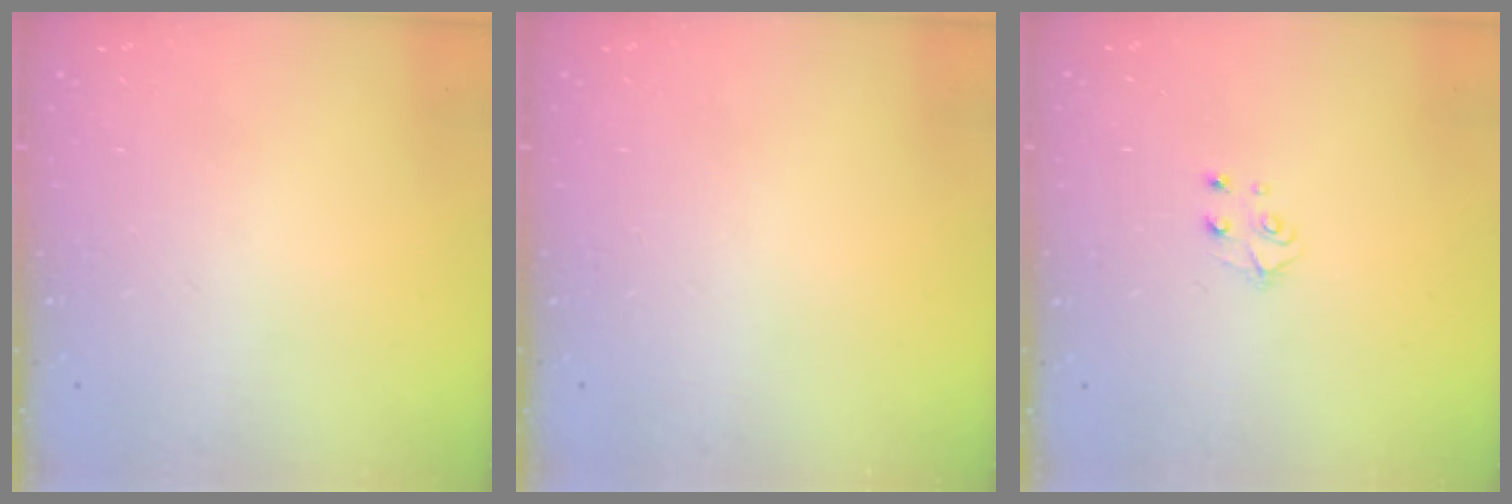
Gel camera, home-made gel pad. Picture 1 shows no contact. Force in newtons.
{"total": 0.0}
{"total": 4.1, "press": 4.0, "slide": 0.5}